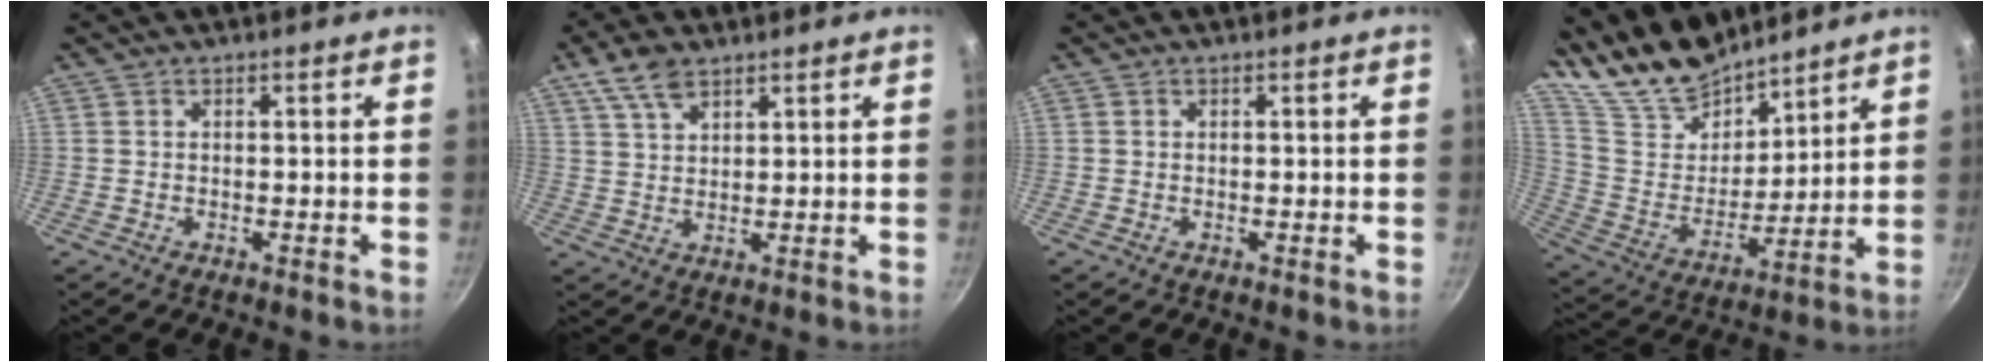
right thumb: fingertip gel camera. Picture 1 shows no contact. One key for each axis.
{"total": 6.5, "fx": 4.2, "fy": 3.2, "fz": 3.7, "tx": -0.060, "ty": -0.012, "tz": 0.083}
{"total": 0.0}
{"total": 16.4, "fx": 13.8, "fy": 7.1, "fz": 5.3, "tx": -0.060, "ty": -0.089, "tz": 0.266}